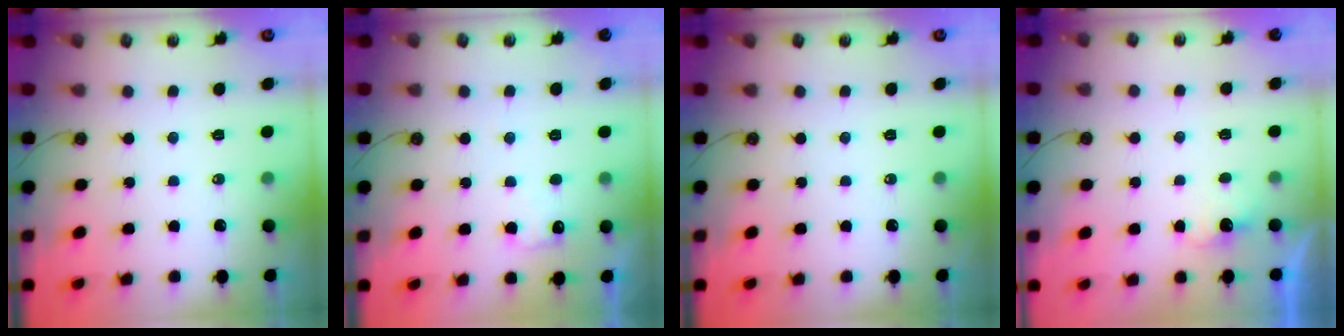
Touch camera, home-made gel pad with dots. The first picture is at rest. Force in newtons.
{"total": 7.0, "press": 7.0, "slide": 0.3}
{"total": 0.0}
{"total": 2.2, "press": 2.0, "slide": 0.8}